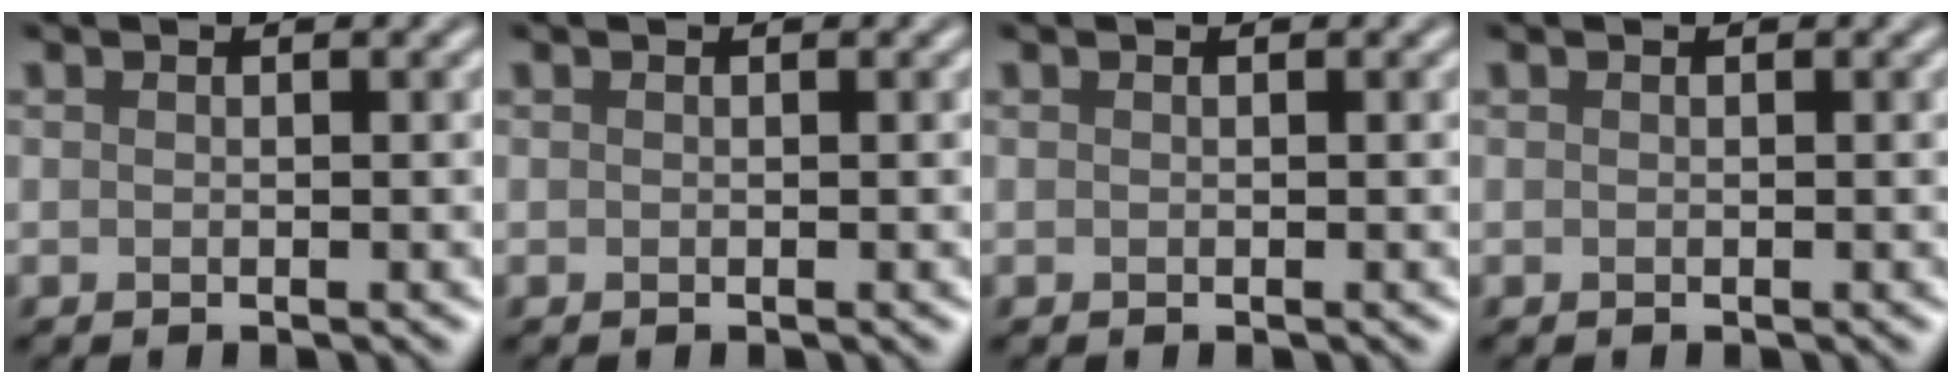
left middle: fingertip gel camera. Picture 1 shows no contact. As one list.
[{"total": 0.0}, {"total": 0.0}, {"total": 0.0}]